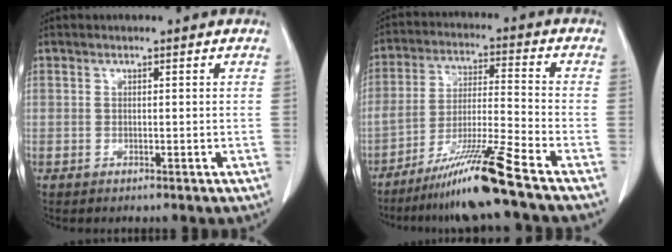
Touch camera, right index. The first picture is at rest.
{"total": 12.0, "force": [-8.8, -2.0, 7.9], "torque": [-0.144, -0.026, -0.160]}